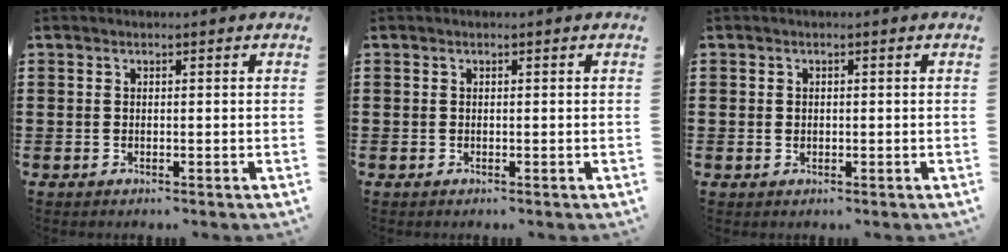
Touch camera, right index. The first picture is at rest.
{"total": 0.0}
{"total": 0.6, "force": [0.1, 0.6, 0.2], "torque": [-0.005, 0.003, 0.002]}